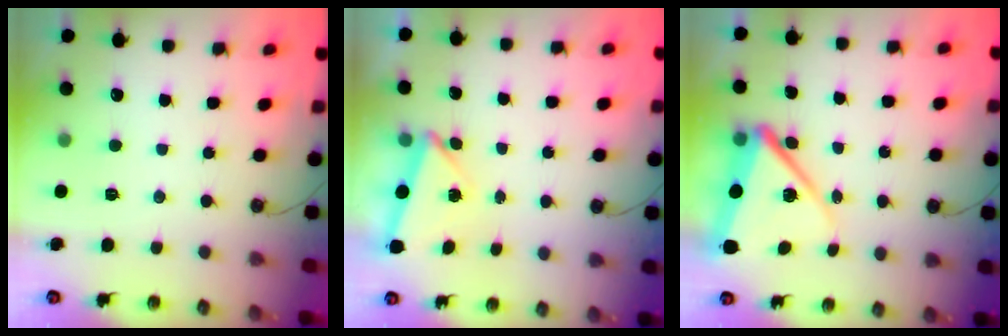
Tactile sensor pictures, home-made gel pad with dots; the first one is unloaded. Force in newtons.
{"total": 2.9, "press": 2.6, "slide": 1.2}
{"total": 12.3, "press": 12.2, "slide": 1.5}